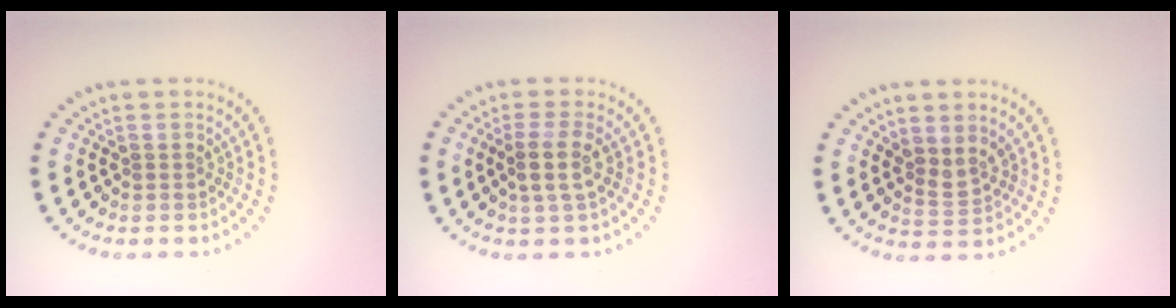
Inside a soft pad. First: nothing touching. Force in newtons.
{"total": 2.6, "press": 2.2, "slide": 1.4}
{"total": 1.8, "press": 1.4, "slide": 1.2}